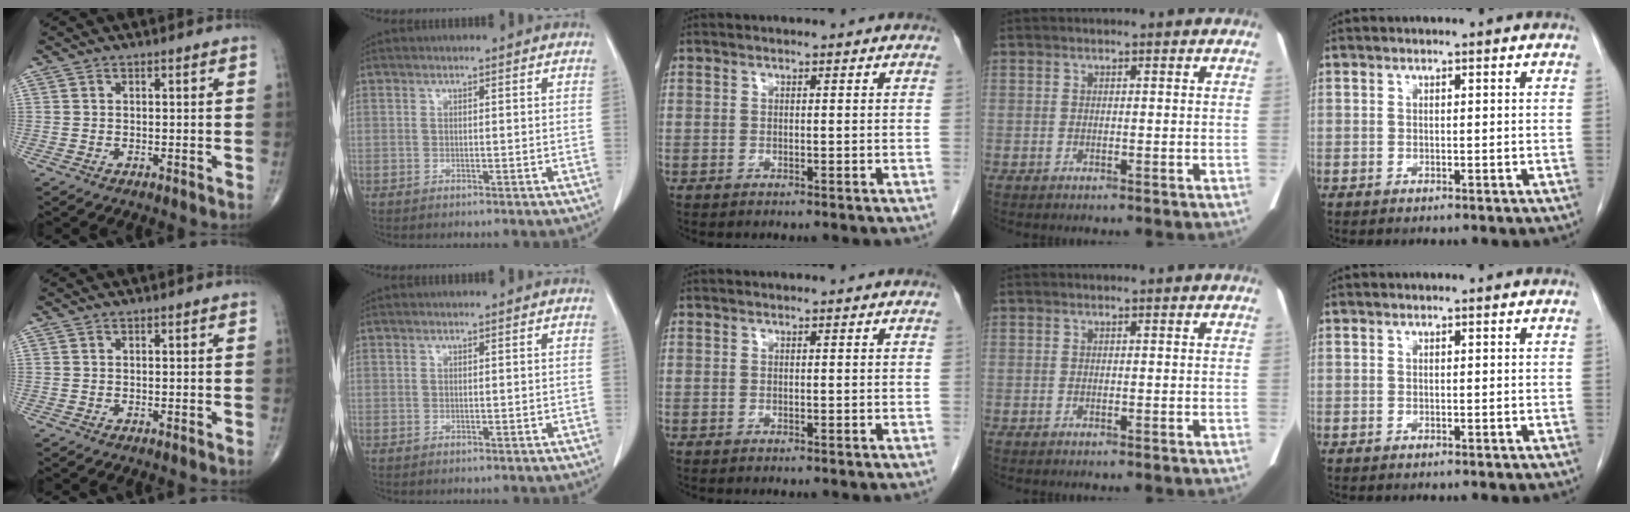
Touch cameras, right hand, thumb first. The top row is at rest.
{}